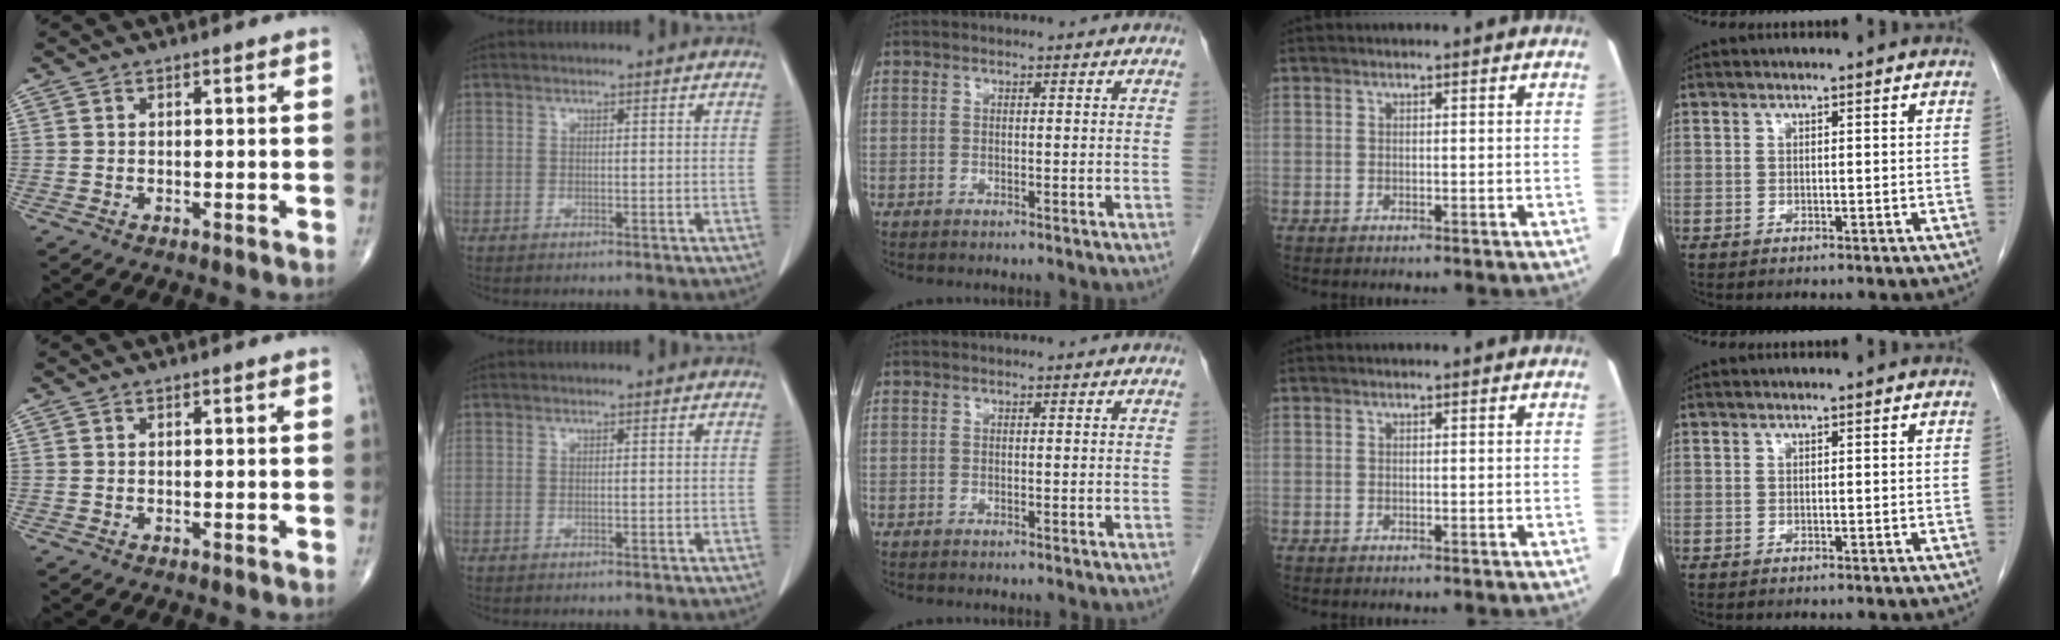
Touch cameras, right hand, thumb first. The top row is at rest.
{"index": {"total": 0.5, "force": [-0.1, 0.2, 0.4], "torque": [-0.017, 0.003, 0.001]}}